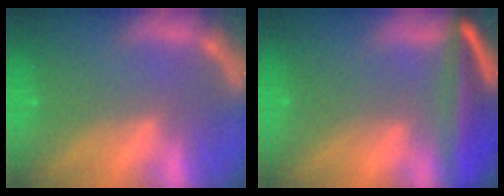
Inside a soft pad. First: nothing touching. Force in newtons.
{"total": 10.0}